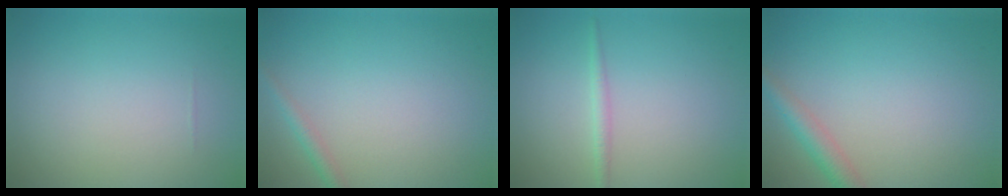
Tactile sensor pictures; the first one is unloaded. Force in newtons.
{"total": 1.3, "press": 1.3, "slide": 0.1}
{"total": 1.1, "press": 1.1, "slide": 0.1}
{"total": 2.3, "press": 2.3, "slide": 0.1}